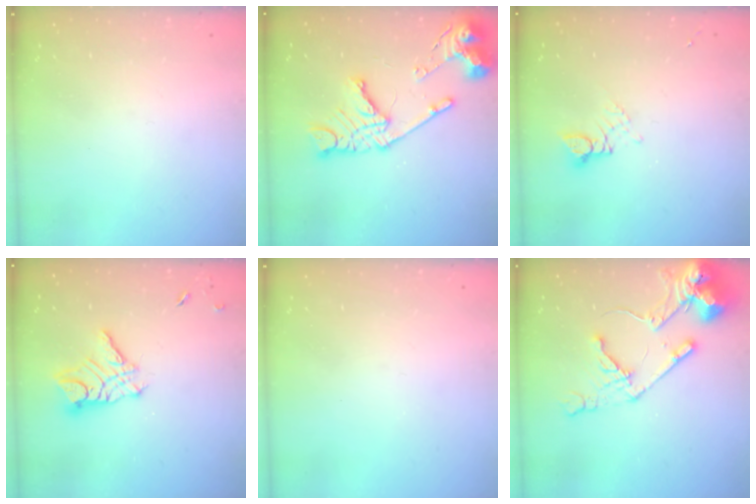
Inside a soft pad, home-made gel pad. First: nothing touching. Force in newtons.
{"total": 16.2, "press": 16.1, "slide": 1.8}
{"total": 2.8, "press": 2.8, "slide": 0.3}
{"total": 10.1, "press": 10.1, "slide": 0.8}
{"total": 0.0}
{"total": 14.5, "press": 14.4, "slide": 1.8}